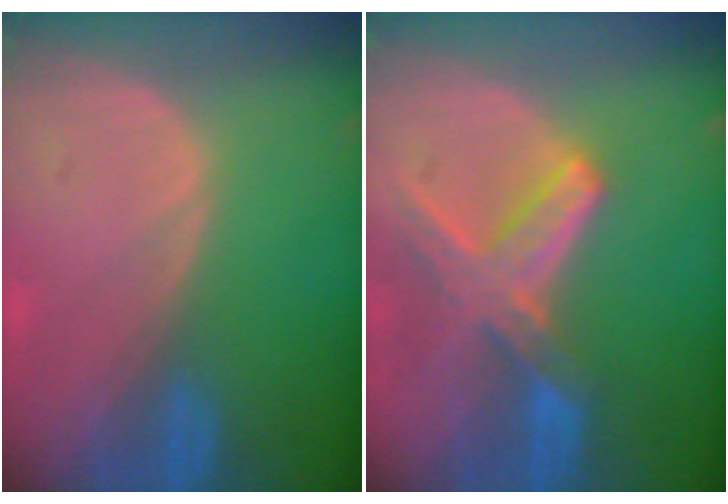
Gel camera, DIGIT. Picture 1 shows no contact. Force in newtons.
{"total": 8.2, "press": 7.2, "slide": 3.9}